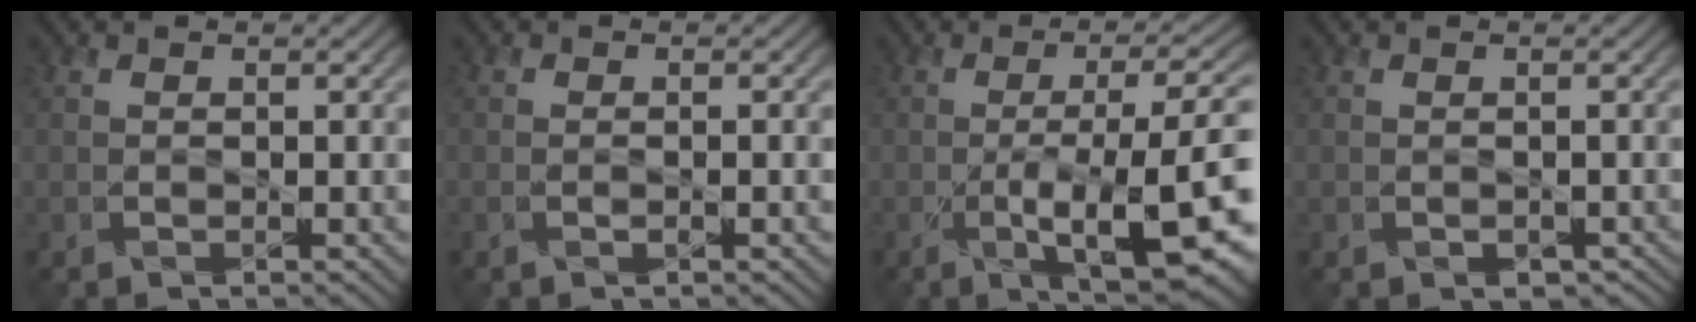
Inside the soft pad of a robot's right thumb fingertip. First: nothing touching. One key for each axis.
{"total": 0.8, "fx": -0.4, "fy": -0.1, "fz": 0.6, "tx": -0.012, "ty": 0.000, "tz": -0.009}
{"total": 12.2, "fx": -2.8, "fy": 2.8, "fz": 11.5, "tx": -0.162, "ty": 0.010, "tz": -0.039}
{"total": 0.9, "fx": -0.4, "fy": 0.6, "fz": 0.5, "tx": -0.011, "ty": -0.007, "tz": -0.003}